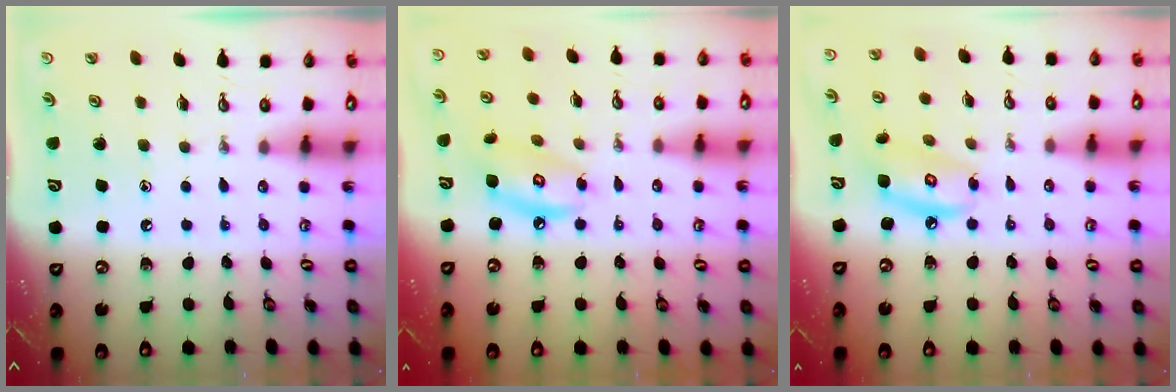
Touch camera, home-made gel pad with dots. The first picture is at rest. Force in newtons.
{"total": 8.9, "press": 8.9, "slide": 0.8}
{"total": 8.6, "press": 8.5, "slide": 0.7}